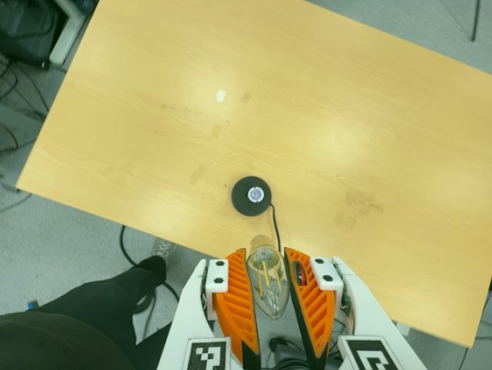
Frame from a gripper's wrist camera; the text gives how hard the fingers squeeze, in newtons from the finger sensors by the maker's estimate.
{"total": 14.5, "left": 16.8, "right": 12.2}